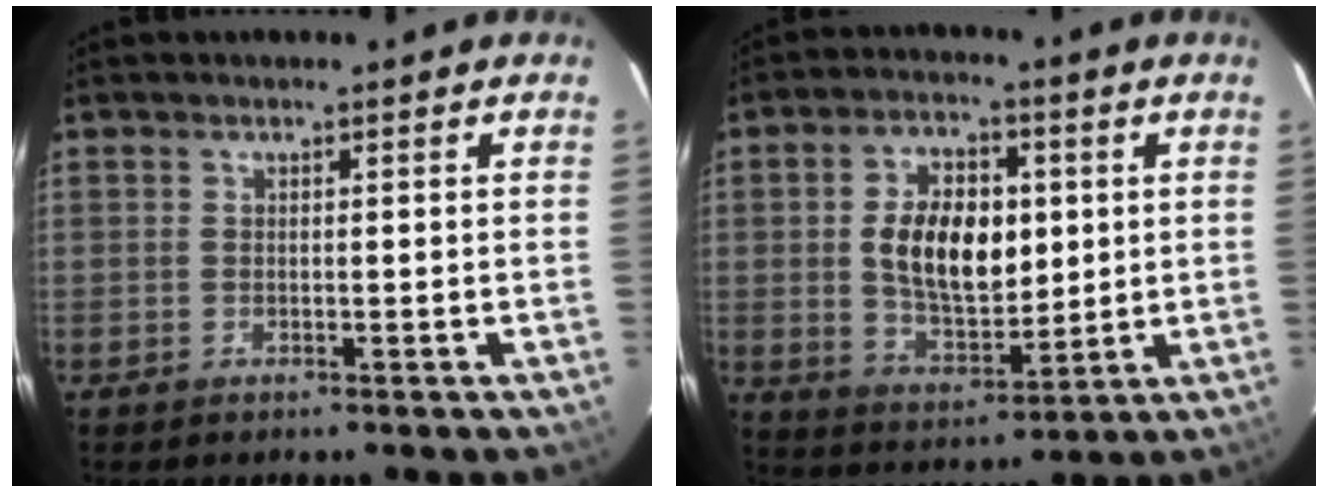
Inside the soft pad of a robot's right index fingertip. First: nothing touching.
{"total": 13.3, "force": [1.6, 7.8, 10.6], "torque": [-0.191, 0.010, 0.040]}